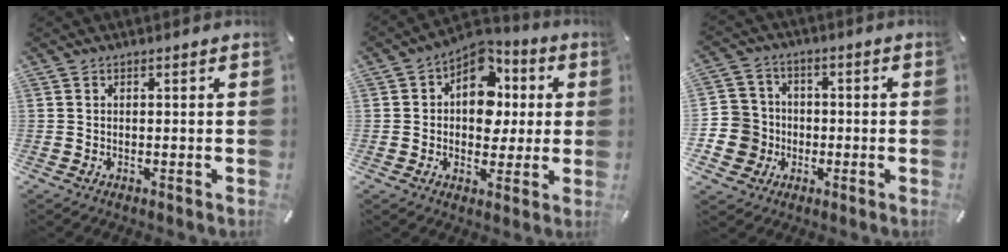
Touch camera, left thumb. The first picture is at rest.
{"total": 11.8, "force": [3.2, 9.5, 6.2], "torque": [-0.083, -0.027, 0.059]}
{"total": 9.0, "force": [-2.3, 8.6, 1.1], "torque": [-0.042, 0.019, -0.041]}